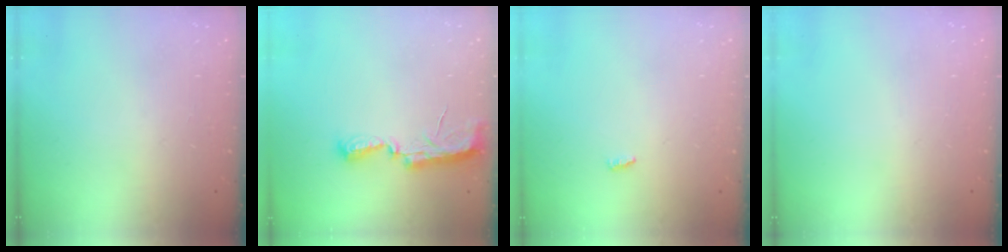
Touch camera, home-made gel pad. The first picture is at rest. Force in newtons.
{"total": 7.4, "press": 7.3, "slide": 0.6}
{"total": 2.7, "press": 2.7, "slide": 0.2}
{"total": 0.0}